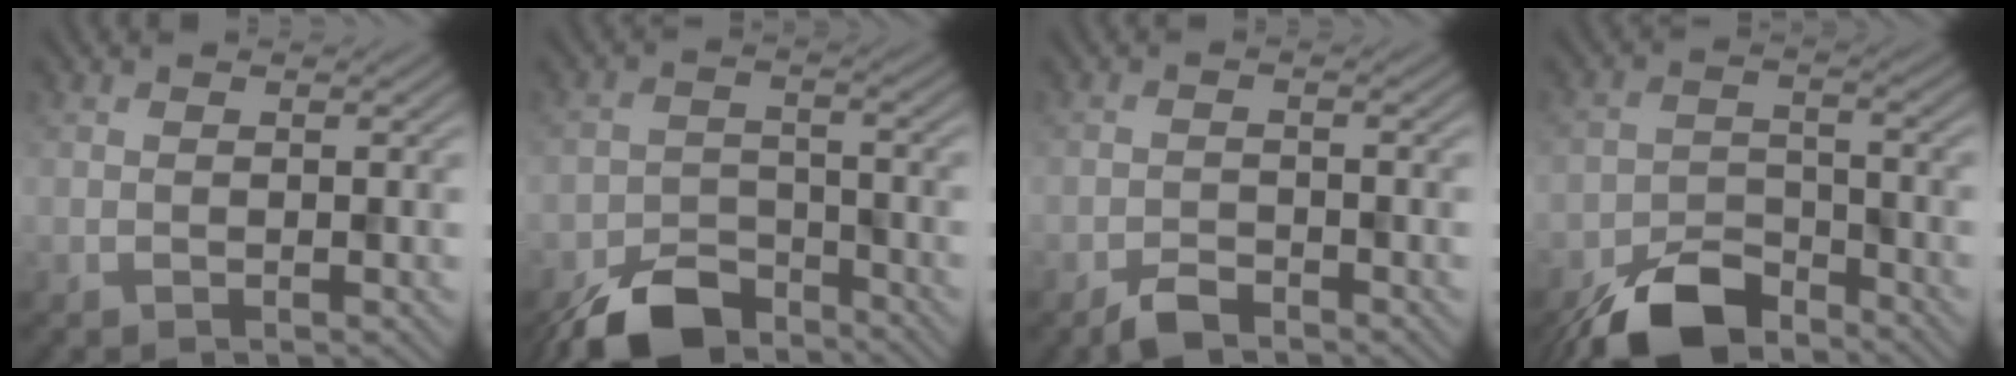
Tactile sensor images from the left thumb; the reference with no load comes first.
{"total": 8.3, "force": [-6.5, 3.6, 3.6], "torque": [-0.065, -0.011, -0.129]}
{"total": 2.6, "force": [-2.1, 0.9, 1.2], "torque": [-0.021, 0.000, -0.044]}
{"total": 9.0, "force": [-6.9, 3.8, 4.4], "torque": [-0.076, -0.008, -0.139]}